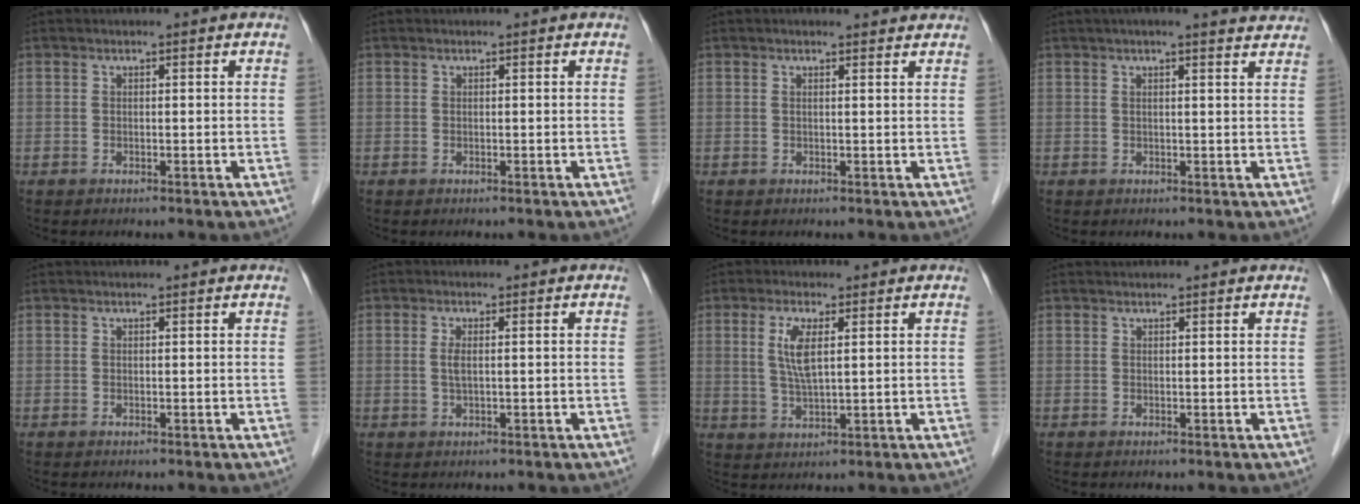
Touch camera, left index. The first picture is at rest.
{"total": 0.0}
{"total": 2.7, "force": [2.5, 0.3, 0.8], "torque": [-0.017, 0.005, 0.020]}
{"total": 7.0, "force": [6.1, 0.4, 3.4], "torque": [-0.043, 0.011, 0.056]}
{"total": 0.7, "force": [0.7, 0.0, 0.2], "torque": [-0.004, 0.009, 0.010]}
{"total": 1.8, "force": [0.1, 0.5, 1.7], "torque": [-0.043, 0.000, 0.003]}
{"total": 4.9, "force": [1.4, 0.9, 4.6], "torque": [-0.101, -0.002, 0.030]}
{"total": 1.8, "force": [1.7, 0.1, 0.3], "torque": [-0.011, 0.017, 0.022]}